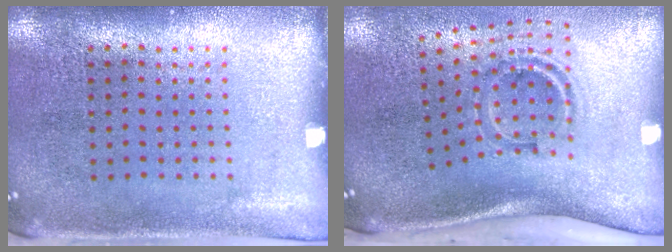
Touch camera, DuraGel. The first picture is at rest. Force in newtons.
{"total": 1.9, "press": 1.2, "slide": 1.5}